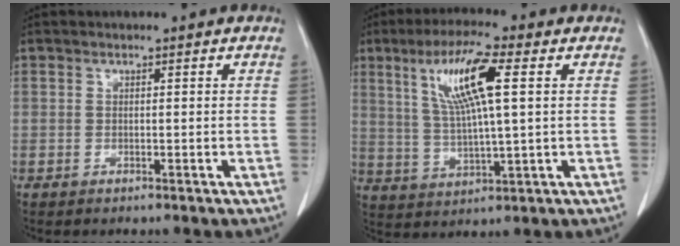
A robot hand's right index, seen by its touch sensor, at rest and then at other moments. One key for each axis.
{"total": 10.9, "fx": 3.7, "fy": 1.0, "fz": 10.2, "tx": -0.197, "ty": 0.009, "tz": 0.070}